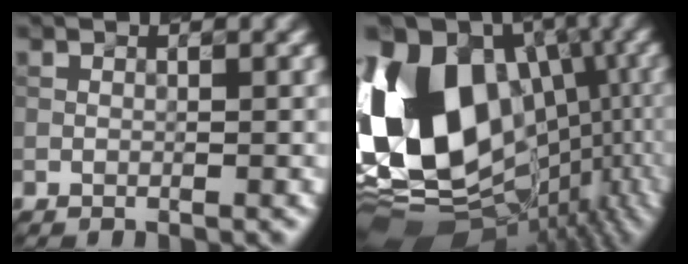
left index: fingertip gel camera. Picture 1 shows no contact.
{"total": 19.6, "force": [1.3, 14.3, 13.3], "torque": [-0.245, -0.012, 0.047]}